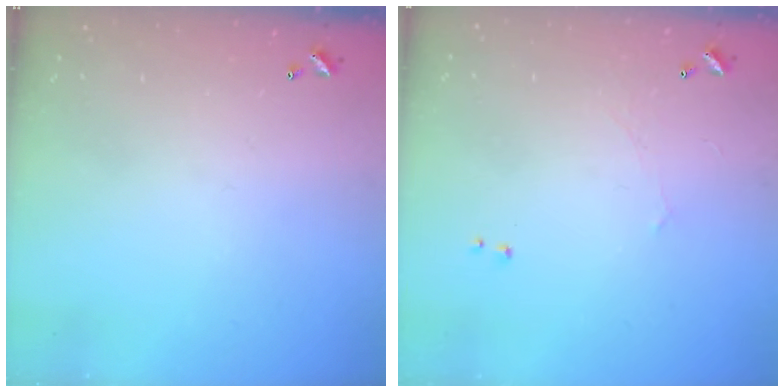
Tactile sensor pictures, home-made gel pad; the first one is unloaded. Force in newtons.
{"total": 0.7, "press": 0.1, "slide": 0.7}